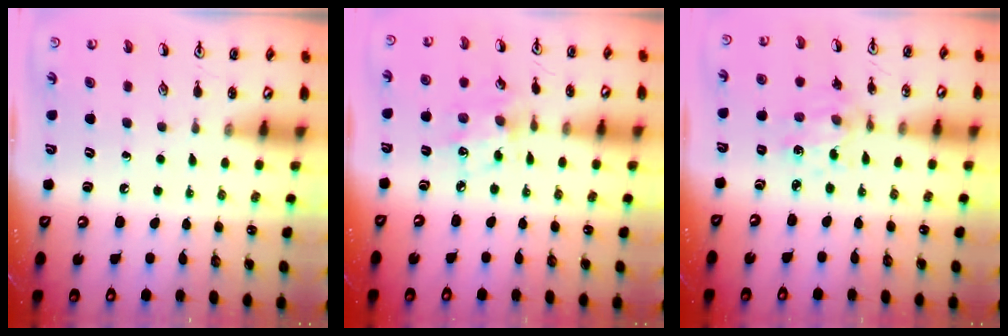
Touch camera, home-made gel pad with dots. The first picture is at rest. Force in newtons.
{"total": 6.9, "press": 6.7, "slide": 1.6}
{"total": 2.5, "press": 2.5, "slide": 0.6}